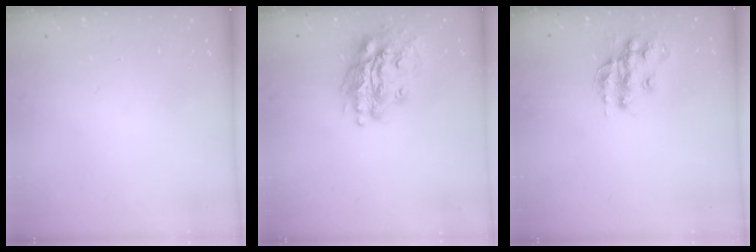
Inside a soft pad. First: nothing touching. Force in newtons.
{"total": 18.0, "press": 17.8, "slide": 2.5}
{"total": 13.5, "press": 13.5, "slide": 0.8}